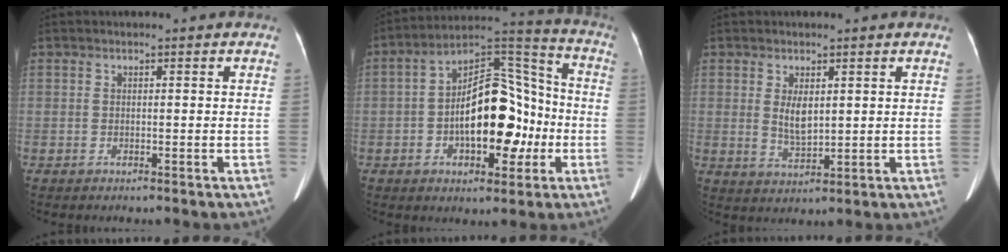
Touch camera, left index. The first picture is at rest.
{"total": 15.3, "force": [-3.2, 7.2, 13.1], "torque": [-0.221, 0.033, -0.047]}
{"total": 3.7, "force": [1.0, 1.4, 3.2], "torque": [-0.064, -0.006, 0.027]}